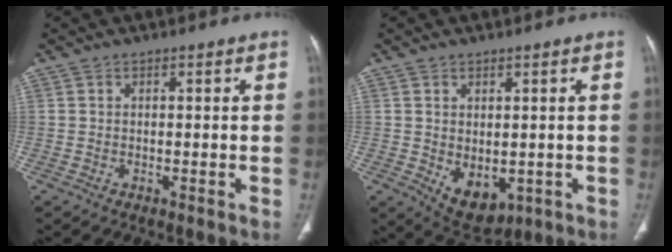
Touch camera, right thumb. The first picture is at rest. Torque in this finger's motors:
{"motor_torque": [-0.25, 0.54, -0.10, 0.03, 0.16]}